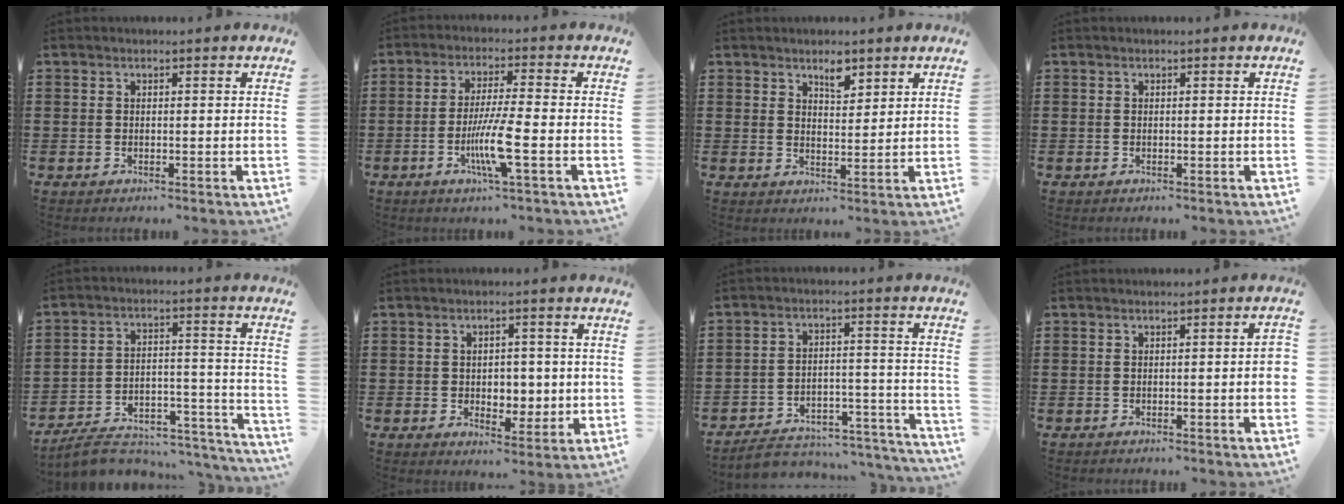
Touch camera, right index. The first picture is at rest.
{"total": 7.7, "force": [-2.6, 0.5, 7.2], "torque": [-0.146, -0.018, -0.052]}
{"total": 3.2, "force": [2.4, 1.3, 1.7], "torque": [-0.022, -0.003, 0.040]}
{"total": 0.0}
{"total": 8.3, "force": [-7.4, 2.3, 3.0], "torque": [-0.039, 0.026, -0.137]}
{"total": 4.1, "force": [-0.1, 3.3, 2.3], "torque": [-0.041, 0.006, -0.010]}
{"total": 5.3, "force": [-5.0, 1.2, 1.4], "torque": [-0.022, 0.008, -0.098]}
{"total": 2.6, "force": [-1.1, 0.4, 2.3], "torque": [-0.035, 0.001, -0.019]}